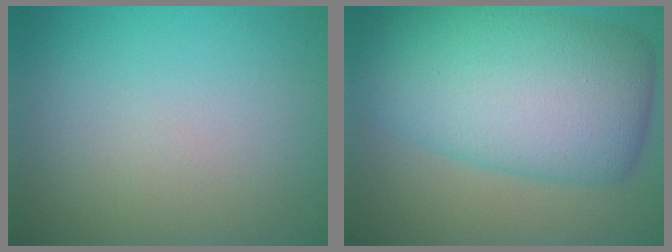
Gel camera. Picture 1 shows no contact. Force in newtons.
{"total": 11.6, "press": 11.6, "slide": 0.3}